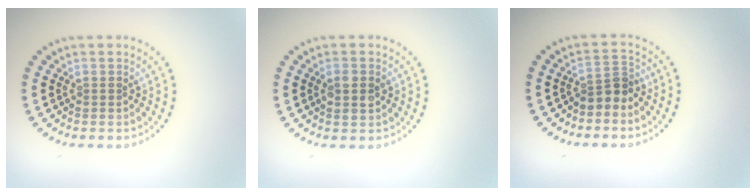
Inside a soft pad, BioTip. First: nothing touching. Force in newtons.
{"total": 1.7, "press": 1.6, "slide": 0.2}
{"total": 2.4, "press": 1.8, "slide": 1.6}